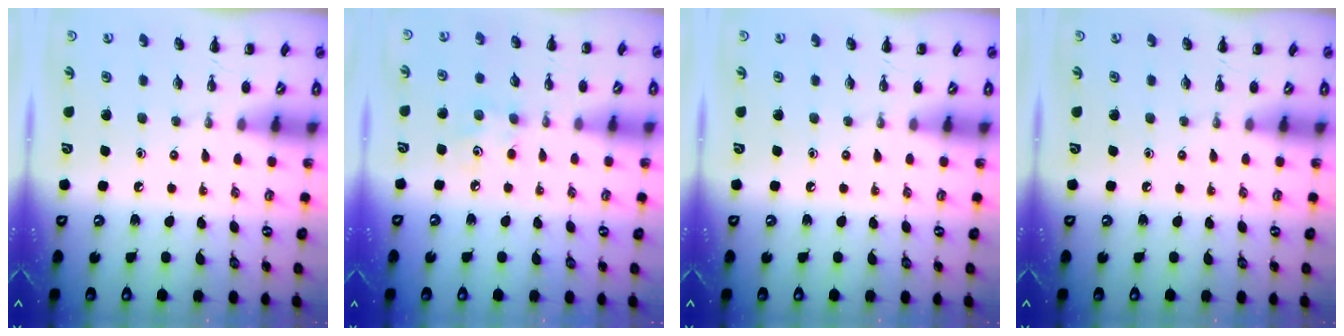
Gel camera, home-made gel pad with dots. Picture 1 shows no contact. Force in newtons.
{"total": 3.9, "press": 3.7, "slide": 1.0}
{"total": 0.0}
{"total": 0.0}